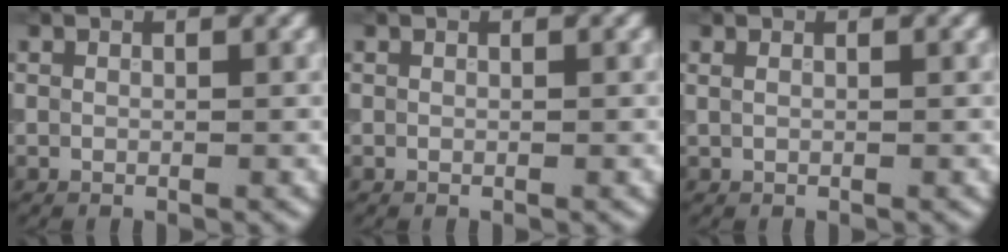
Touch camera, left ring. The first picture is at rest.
{"total": 0.0}
{"total": 0.9, "force": [0.4, 0.5, 0.6], "torque": [-0.011, 0.000, 0.007]}